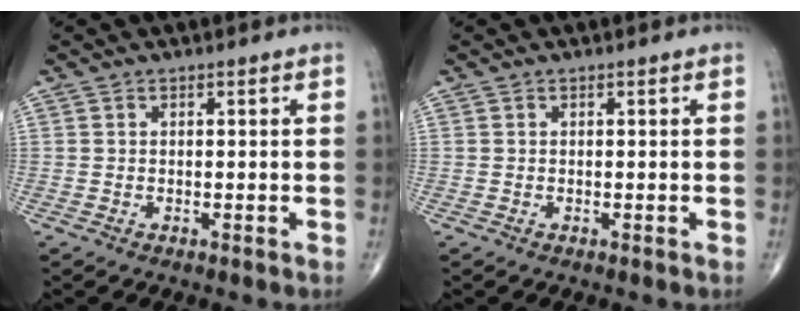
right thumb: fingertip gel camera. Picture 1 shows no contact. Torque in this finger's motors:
{"motor_torque": [0.00, 0.00, 0.00, 0.00, 0.00]}